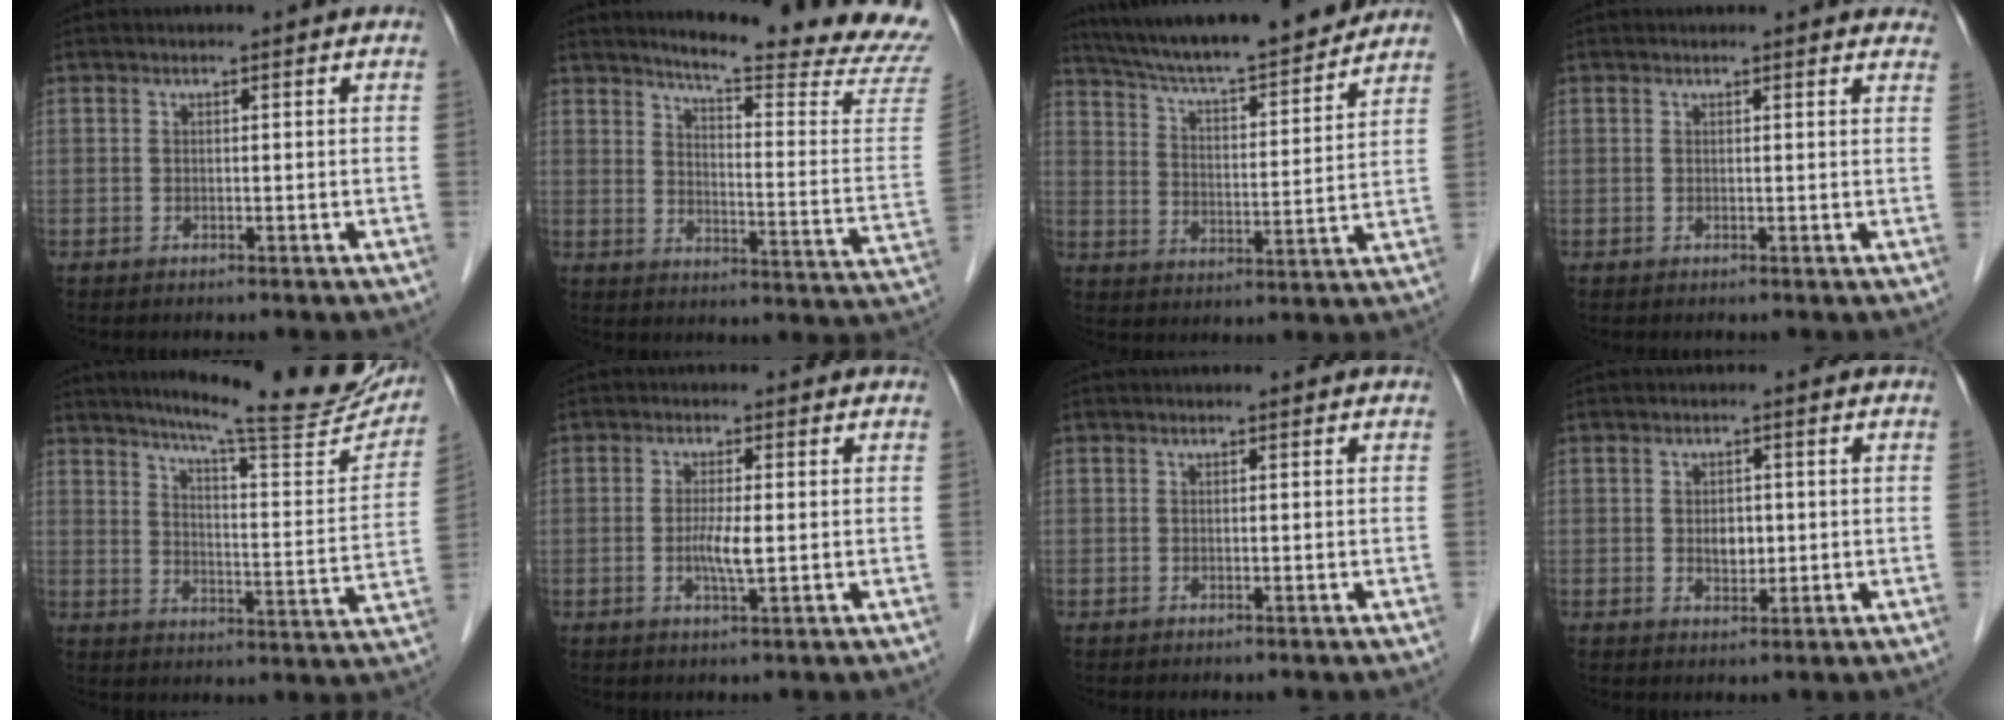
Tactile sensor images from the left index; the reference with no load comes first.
{"total": 21.5, "force": [19.9, -0.6, 8.0], "torque": [-0.111, -0.123, 0.237]}
{"total": 19.2, "force": [17.3, 1.8, 8.1], "torque": [-0.132, 0.008, 0.266]}
{"total": 6.2, "force": [5.7, 2.0, 1.4], "torque": [0.015, 0.004, 0.045]}
{"total": 22.3, "force": [19.1, 2.0, 11.3], "torque": [-0.153, -0.044, 0.245]}
{"total": 3.8, "force": [-0.3, 0.6, 3.7], "torque": [-0.069, -0.008, -0.005]}
{"total": 0.0}
{"total": 2.8, "force": [0.0, 2.0, 2.0], "torque": [-0.029, 0.000, 0.006]}